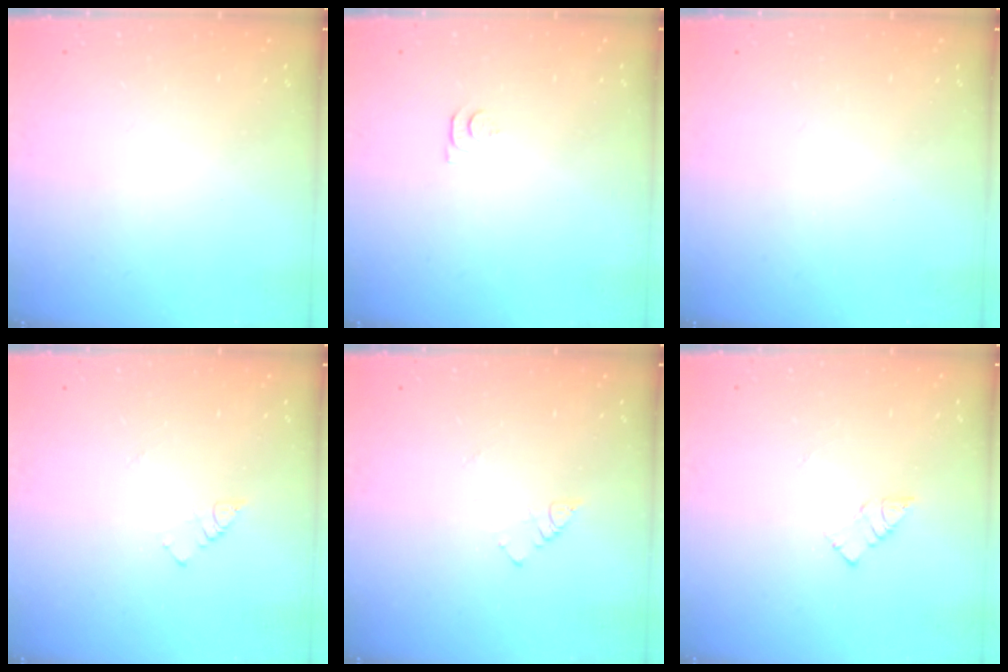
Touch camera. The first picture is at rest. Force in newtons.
{"total": 7.2, "press": 7.1, "slide": 0.8}
{"total": 2.1, "press": 2.0, "slide": 0.4}
{"total": 3.9, "press": 3.9, "slide": 0.4}
{"total": 3.9, "press": 3.9, "slide": 0.4}
{"total": 5.1, "press": 5.1, "slide": 0.2}